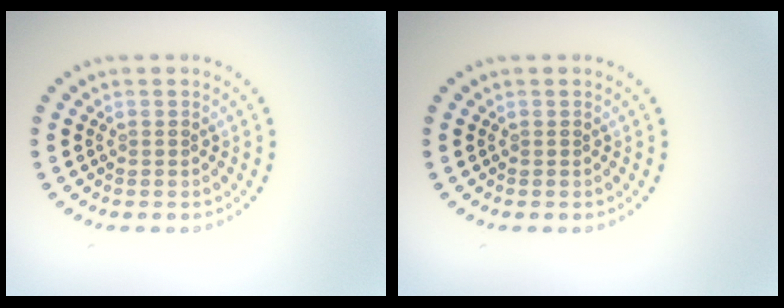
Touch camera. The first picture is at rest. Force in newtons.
{"total": 0.0}